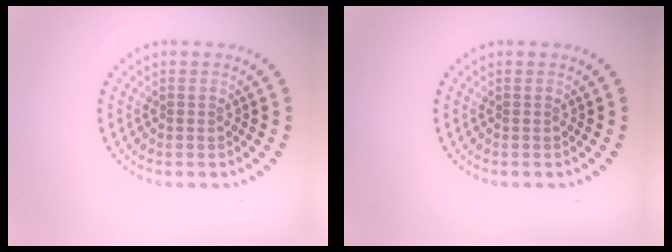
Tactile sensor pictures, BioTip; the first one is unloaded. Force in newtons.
{"total": 0.0}